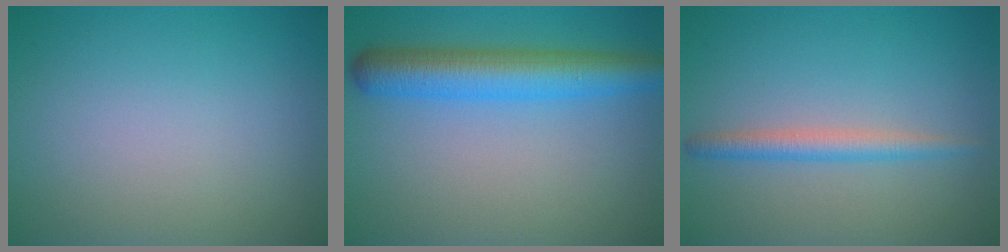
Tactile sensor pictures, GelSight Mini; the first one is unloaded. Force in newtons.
{"total": 5.9, "press": 5.9, "slide": 0.2}
{"total": 2.2, "press": 2.2, "slide": 0.1}